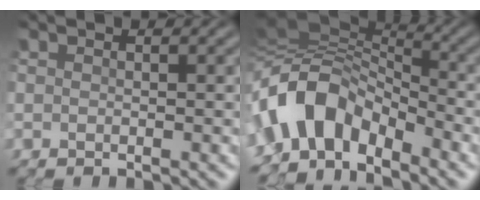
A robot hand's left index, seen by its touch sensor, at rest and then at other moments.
{"total": 8.3, "force": [-4.1, 4.8, 5.3], "torque": [-0.090, 0.017, -0.084]}